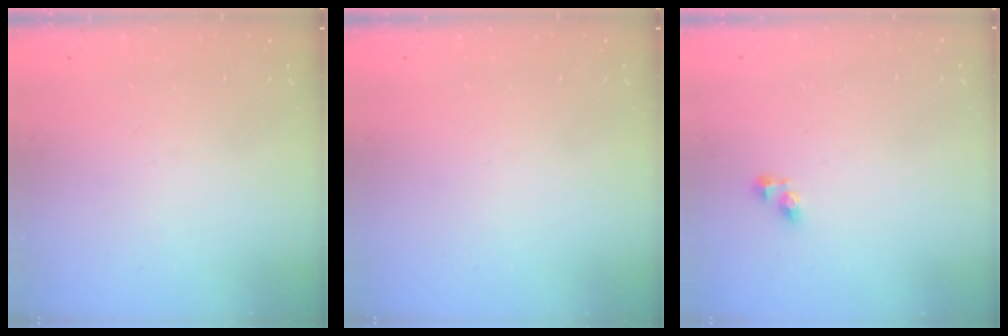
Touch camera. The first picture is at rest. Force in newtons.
{"total": 0.0}
{"total": 4.9, "press": 4.9, "slide": 0.1}